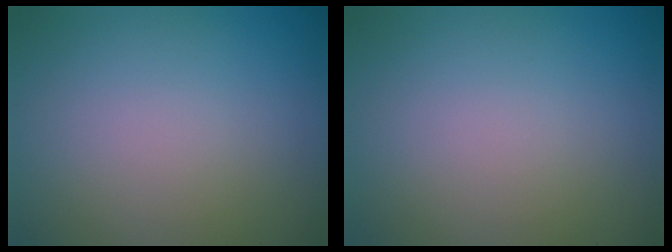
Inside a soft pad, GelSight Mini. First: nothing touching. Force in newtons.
{"total": 0.0}